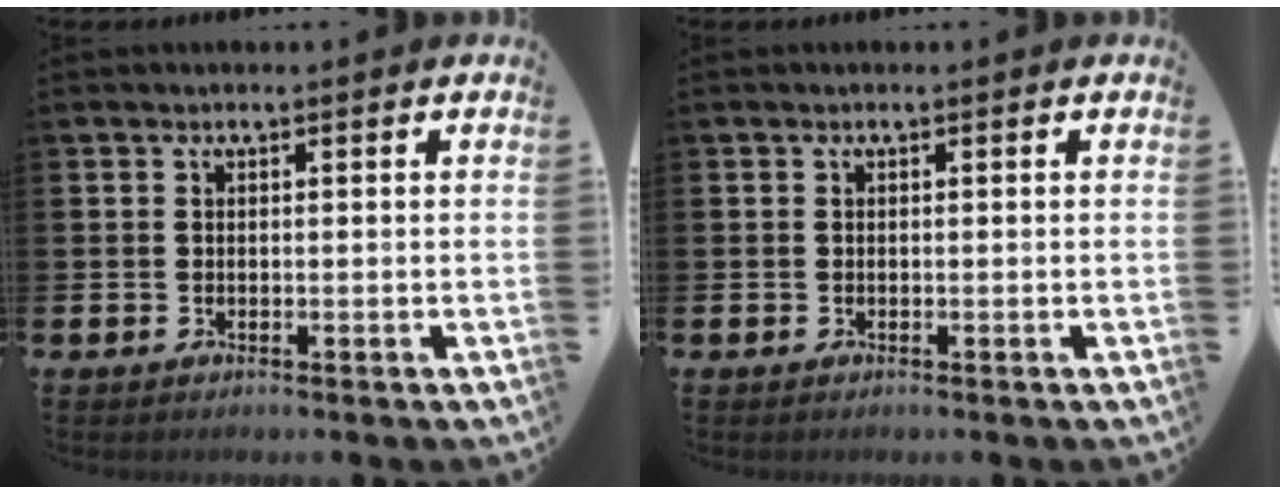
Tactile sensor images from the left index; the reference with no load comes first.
{"total": 0.0}